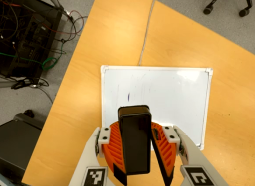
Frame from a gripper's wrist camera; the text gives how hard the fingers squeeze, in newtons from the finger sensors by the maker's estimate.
{"total": 8.3, "left": 9.4, "right": 7.2}